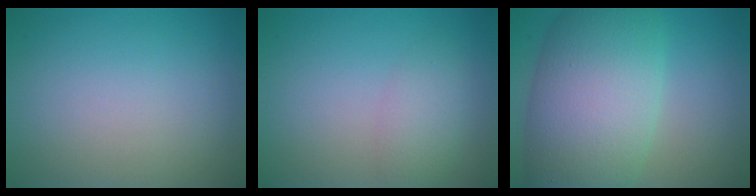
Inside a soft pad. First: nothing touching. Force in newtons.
{"total": 2.3, "press": 2.3, "slide": 0.1}
{"total": 11.3, "press": 11.3, "slide": 0.5}